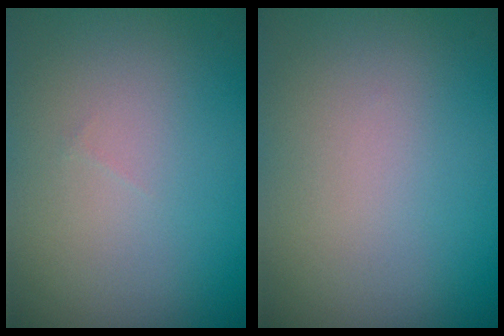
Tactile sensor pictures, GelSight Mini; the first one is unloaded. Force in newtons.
{"total": 0.0}